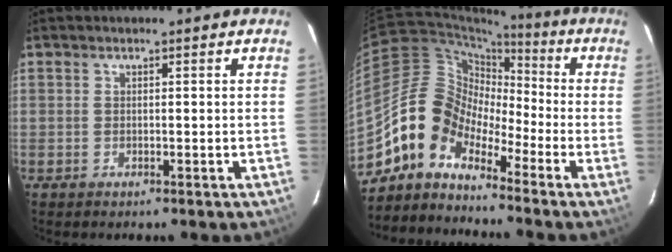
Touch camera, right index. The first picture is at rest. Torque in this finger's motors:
{"motor_torque": [1.06, -1.08, 0.44, -0.01]}